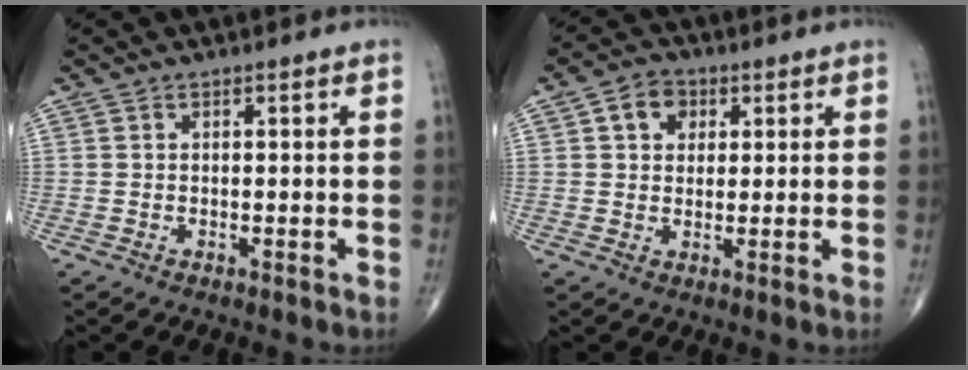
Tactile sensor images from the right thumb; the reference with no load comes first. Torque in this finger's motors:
{"motor_torque": [-0.09, 0.15, -0.01, -0.01, 0.09]}